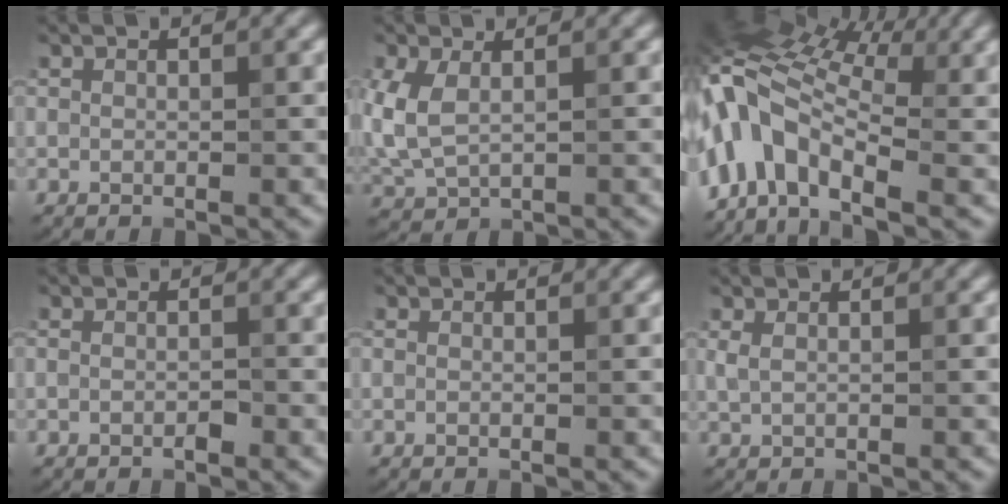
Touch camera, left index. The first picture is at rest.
{"total": 4.0, "force": [0.5, 2.4, 3.2], "torque": [-0.089, 0.000, 0.013]}
{"total": 11.0, "force": [-1.5, 5.8, 9.2], "torque": [-0.185, 0.022, -0.044]}
{"total": 0.8, "force": [-0.5, 0.4, 0.5], "torque": [-0.008, -0.001, -0.009]}
{"total": 0.0}
{"total": 1.0, "force": [0.4, 0.4, 0.8], "torque": [-0.018, 0.001, 0.010]}